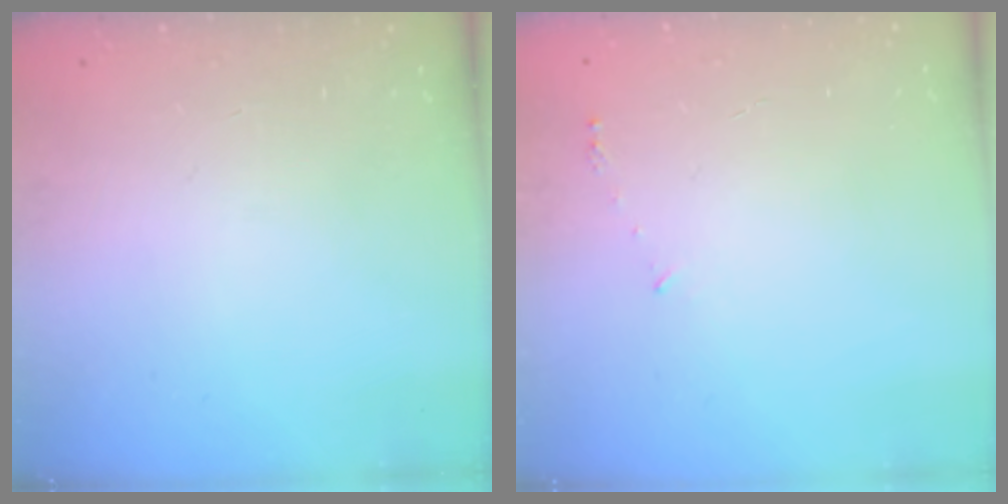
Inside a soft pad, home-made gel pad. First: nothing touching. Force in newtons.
{"total": 3.2, "press": 3.2, "slide": 0.2}